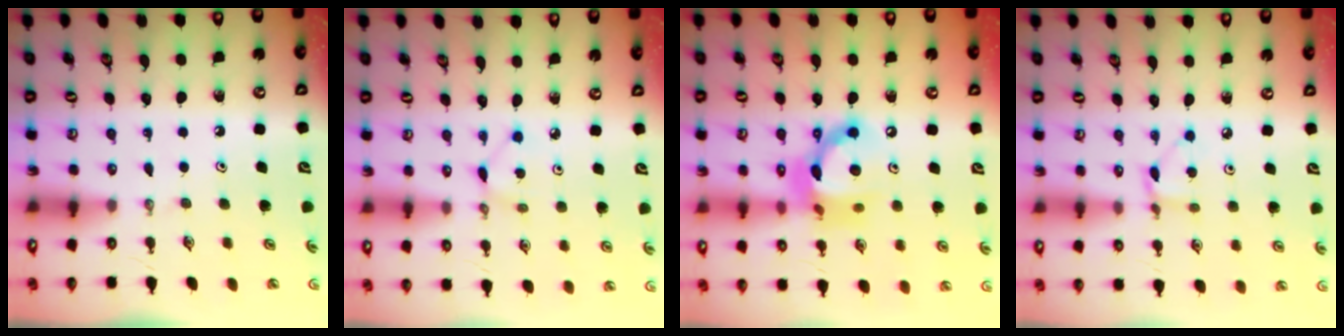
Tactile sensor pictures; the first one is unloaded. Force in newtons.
{"total": 2.7, "press": 2.6, "slide": 0.3}
{"total": 14.0, "press": 13.9, "slide": 1.1}
{"total": 2.6, "press": 2.6, "slide": 0.3}